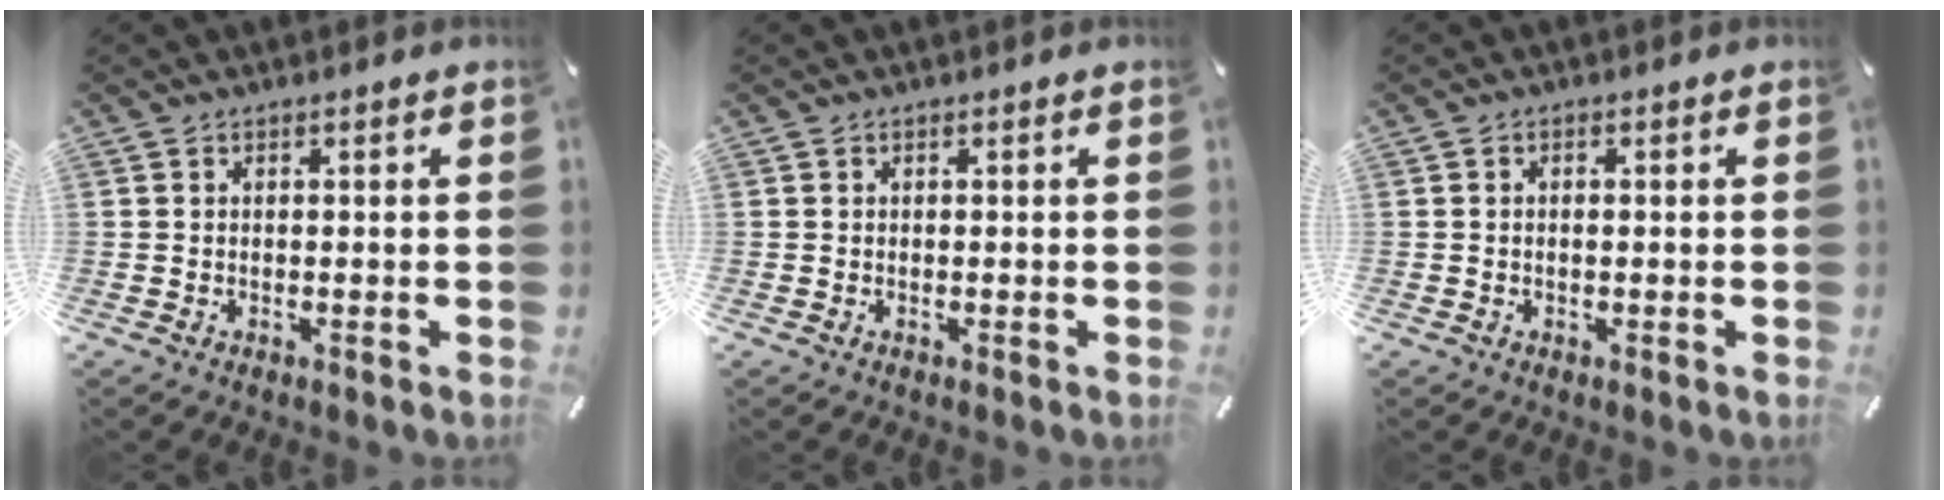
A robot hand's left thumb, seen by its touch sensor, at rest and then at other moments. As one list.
[{"total": 0.0}, {"total": 0.8, "force": [-0.1, 0.4, 0.7], "torque": [-0.014, 0.000, -0.002]}]